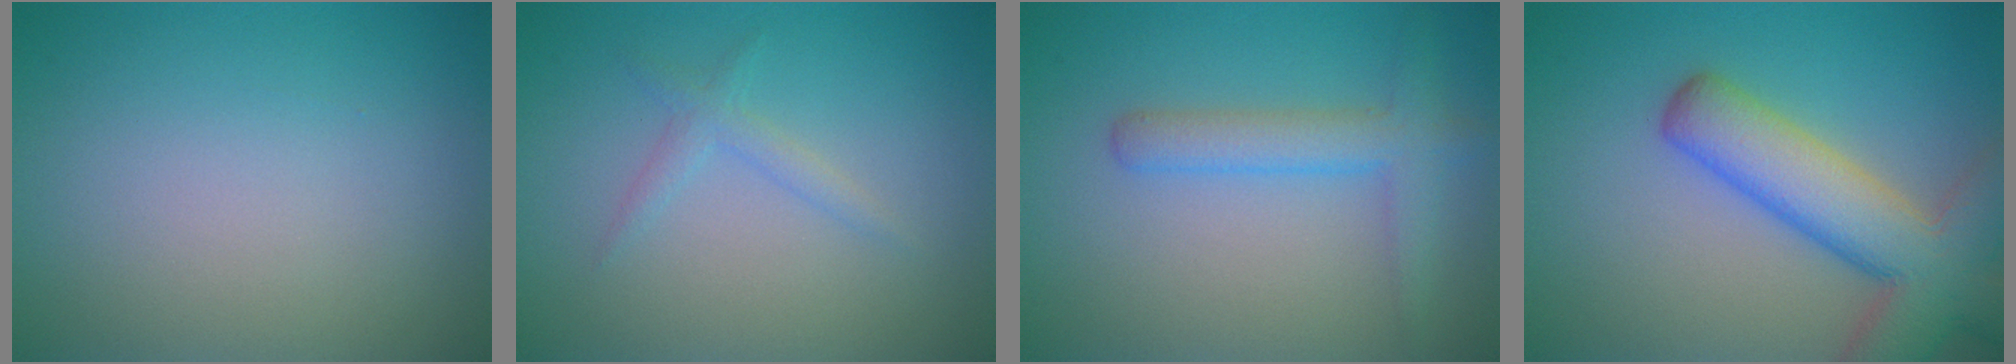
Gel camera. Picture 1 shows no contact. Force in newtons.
{"total": 1.3, "press": 1.3, "slide": 0.0}
{"total": 3.1, "press": 3.1, "slide": 0.1}
{"total": 8.5, "press": 8.5, "slide": 0.5}